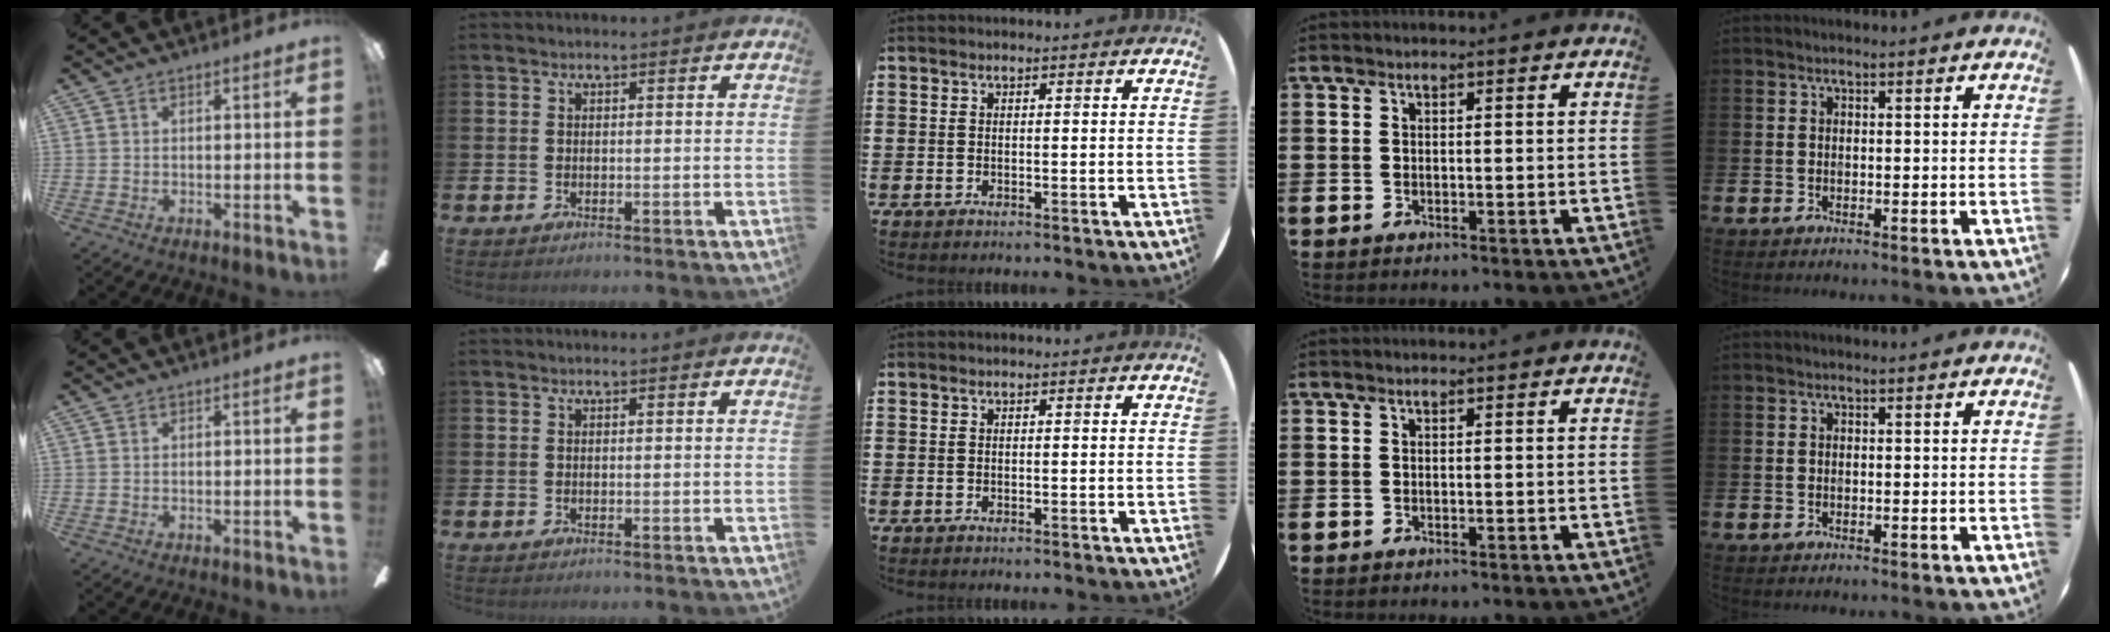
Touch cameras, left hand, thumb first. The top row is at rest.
{}